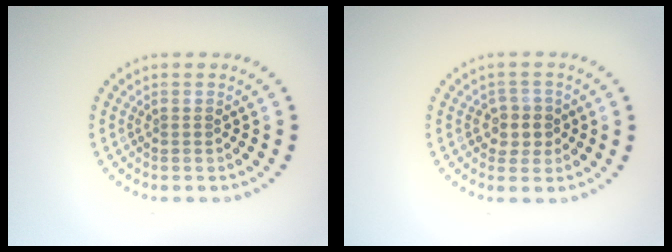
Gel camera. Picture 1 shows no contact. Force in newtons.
{"total": 2.0, "press": 1.9, "slide": 0.8}